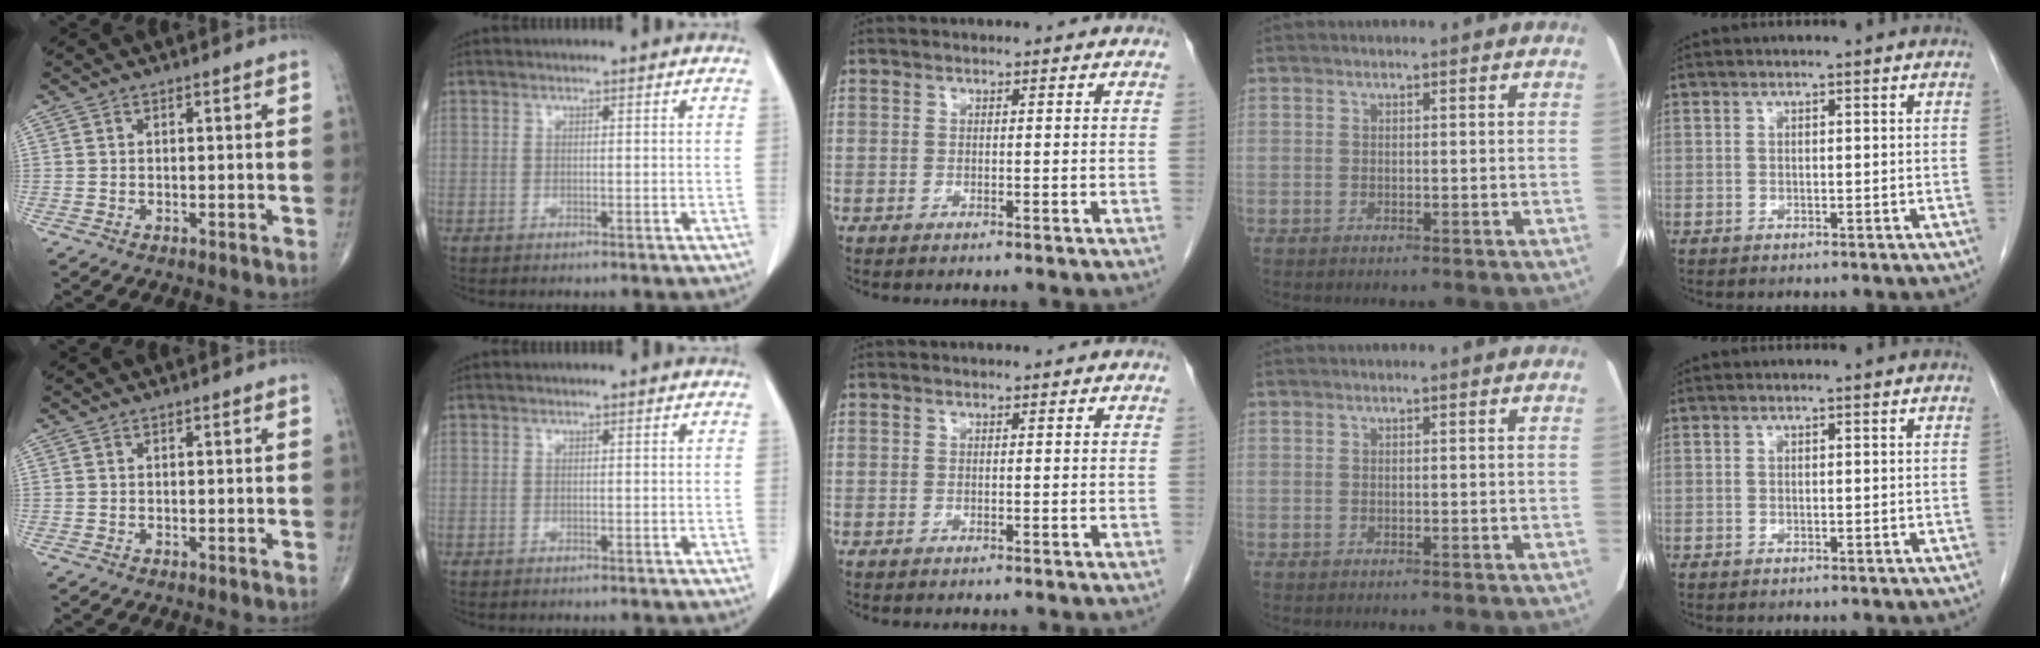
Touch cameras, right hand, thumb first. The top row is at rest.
{}